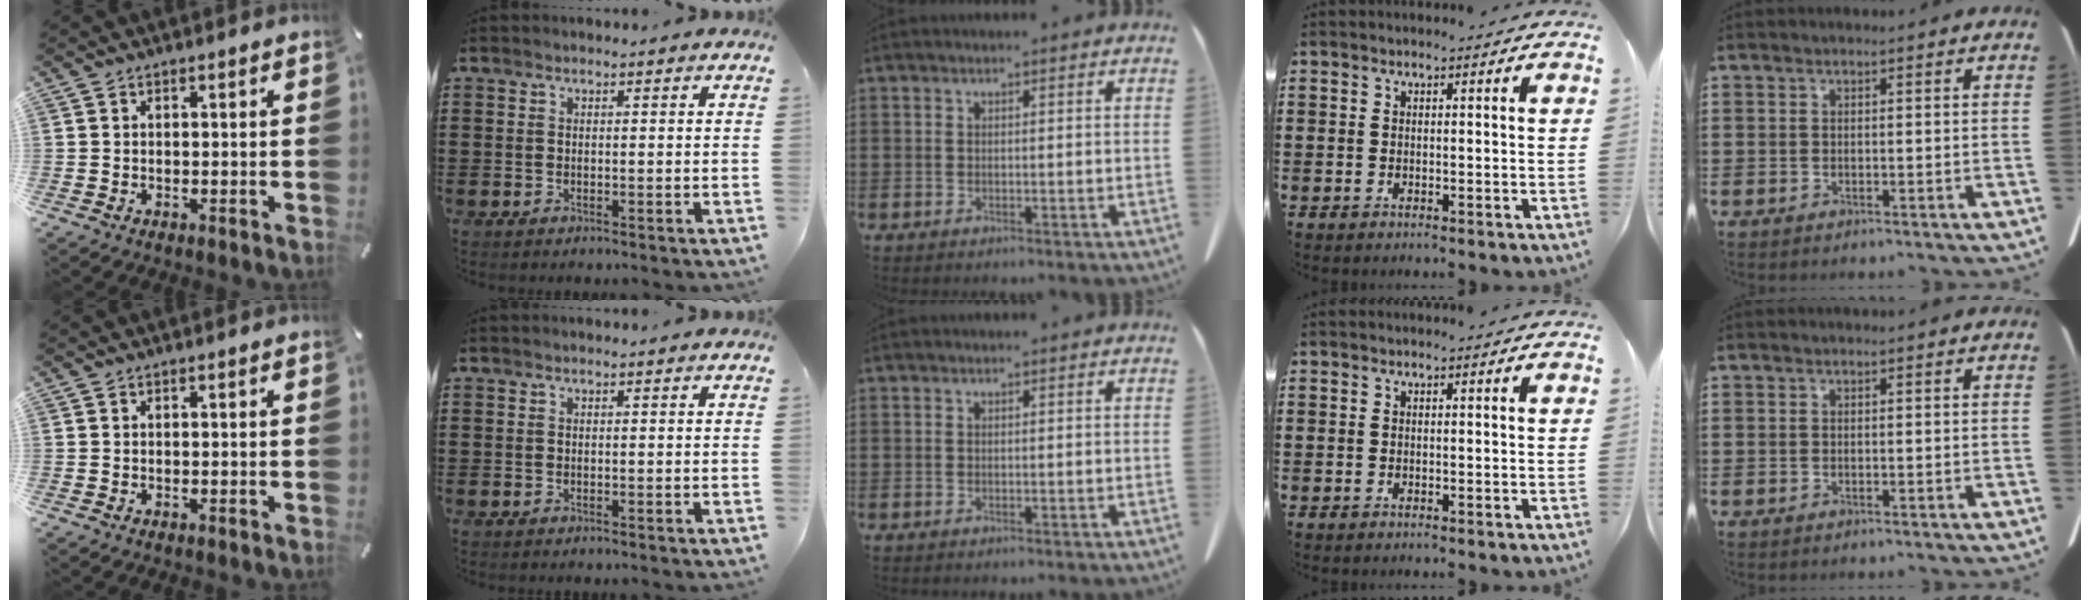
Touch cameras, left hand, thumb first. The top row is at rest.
{}